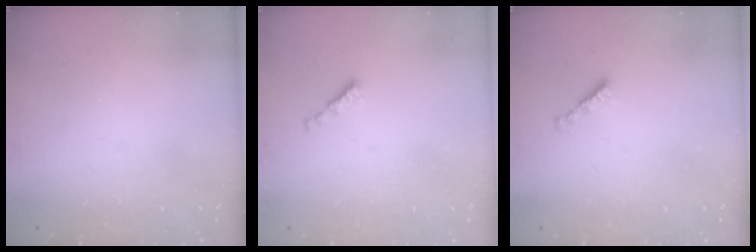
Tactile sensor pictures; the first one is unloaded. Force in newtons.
{"total": 0.0}
{"total": 2.2, "press": 2.1, "slide": 0.7}